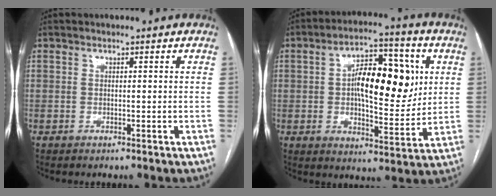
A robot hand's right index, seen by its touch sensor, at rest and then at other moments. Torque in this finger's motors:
{"motor_torque": [0.62, 0.18, 0.42, 0.16]}